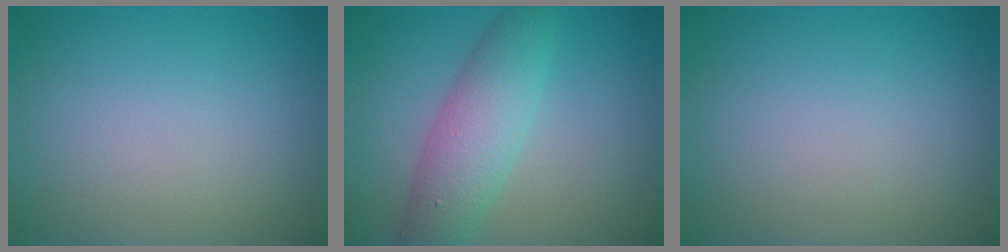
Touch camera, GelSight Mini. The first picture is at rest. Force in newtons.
{"total": 4.9, "press": 4.9, "slide": 0.1}
{"total": 0.0}